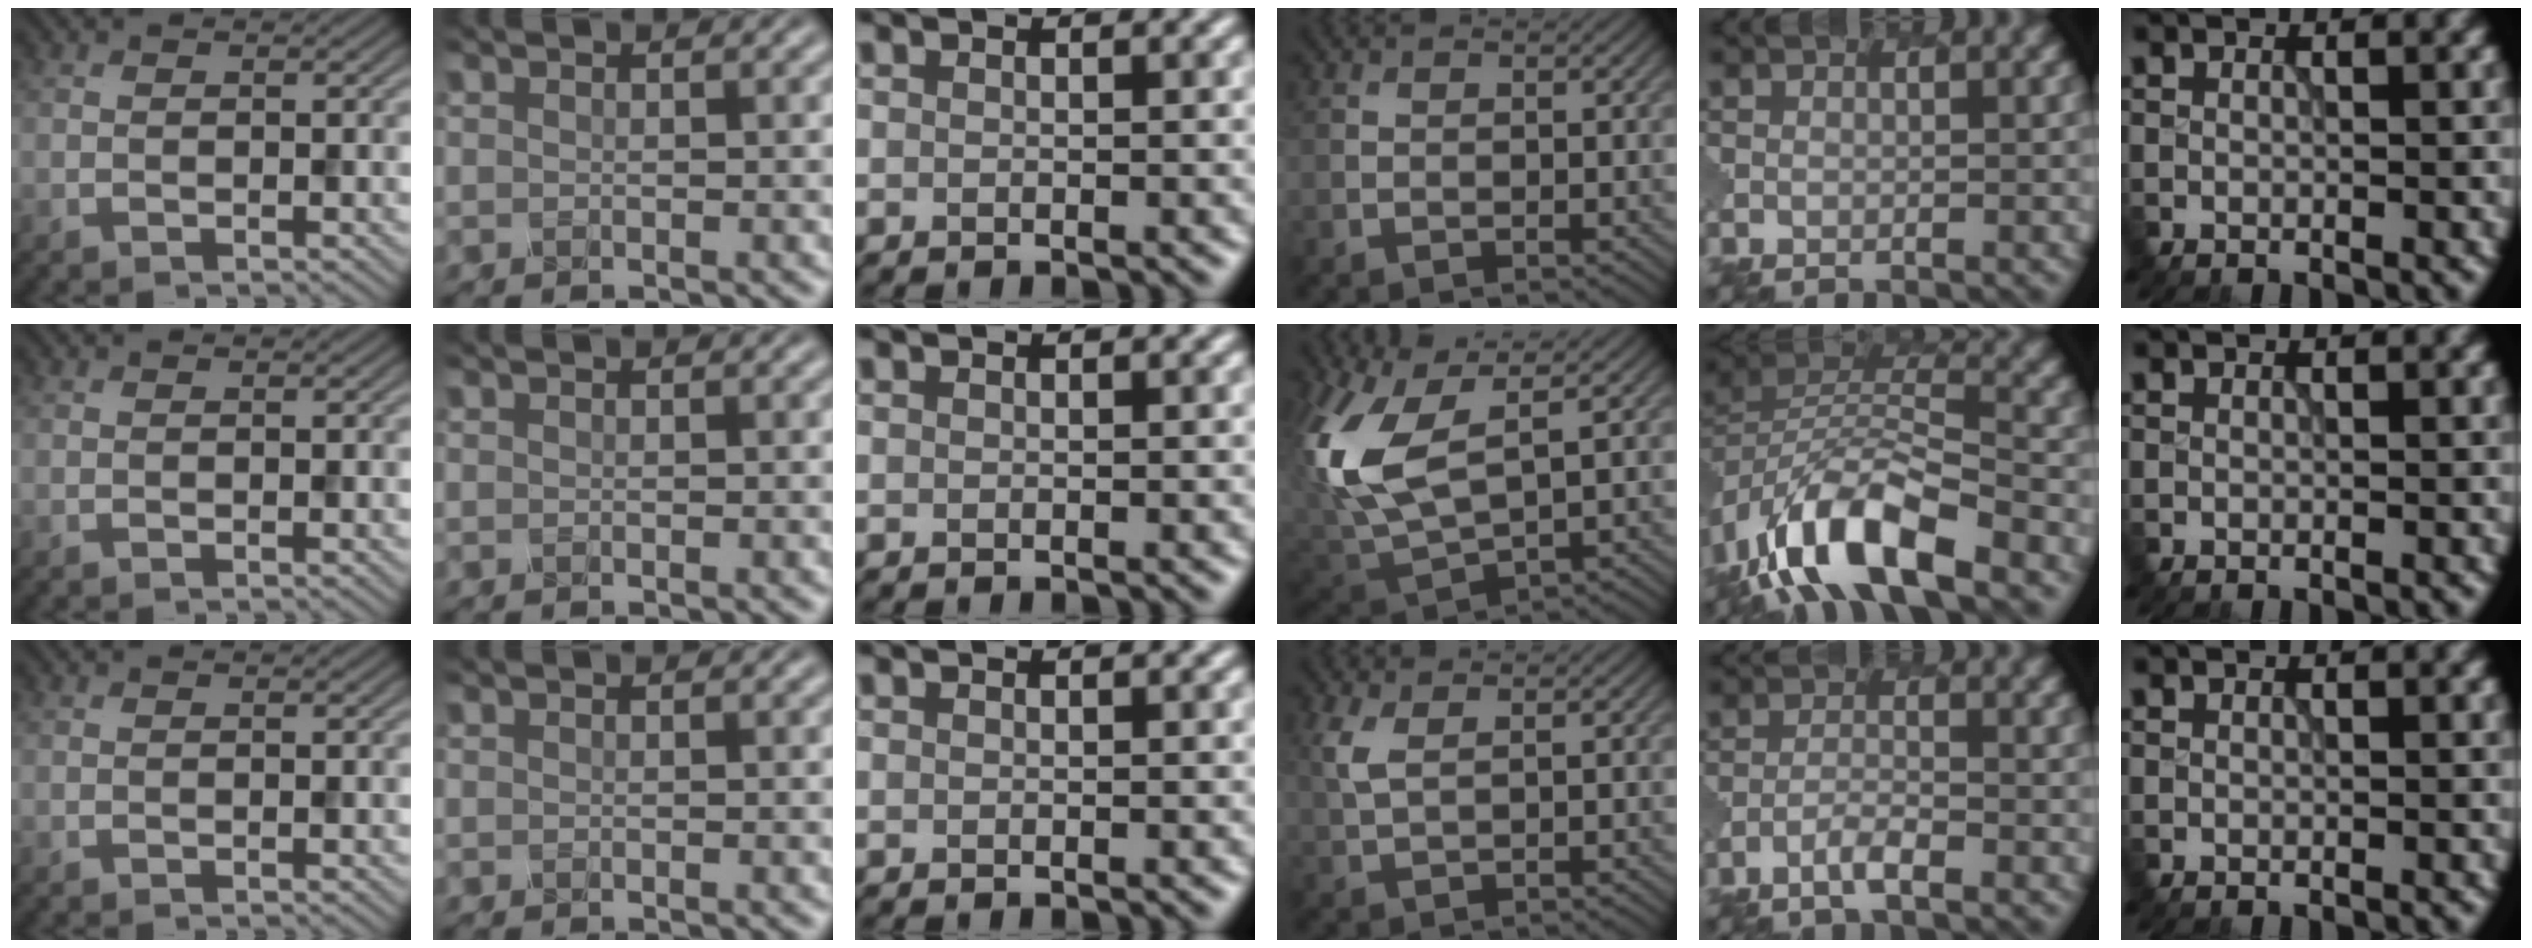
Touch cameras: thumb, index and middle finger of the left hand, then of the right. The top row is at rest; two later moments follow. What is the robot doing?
{"motion": "insert", "object": "pen bag"}